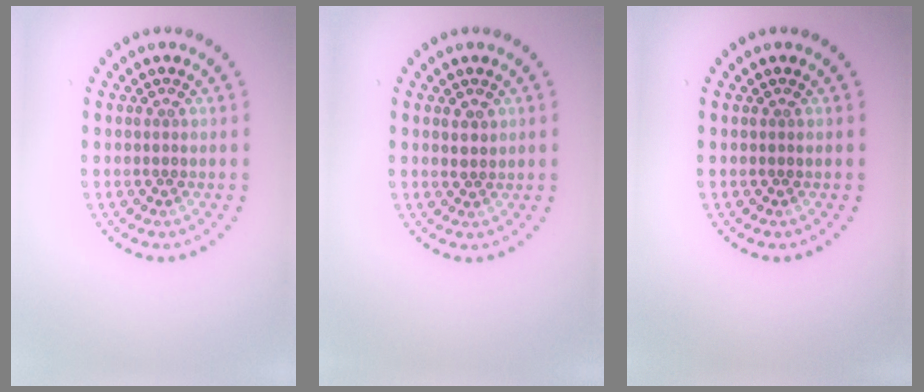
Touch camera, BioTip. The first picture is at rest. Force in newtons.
{"total": 1.1, "press": 1.0, "slide": 0.5}
{"total": 0.0}